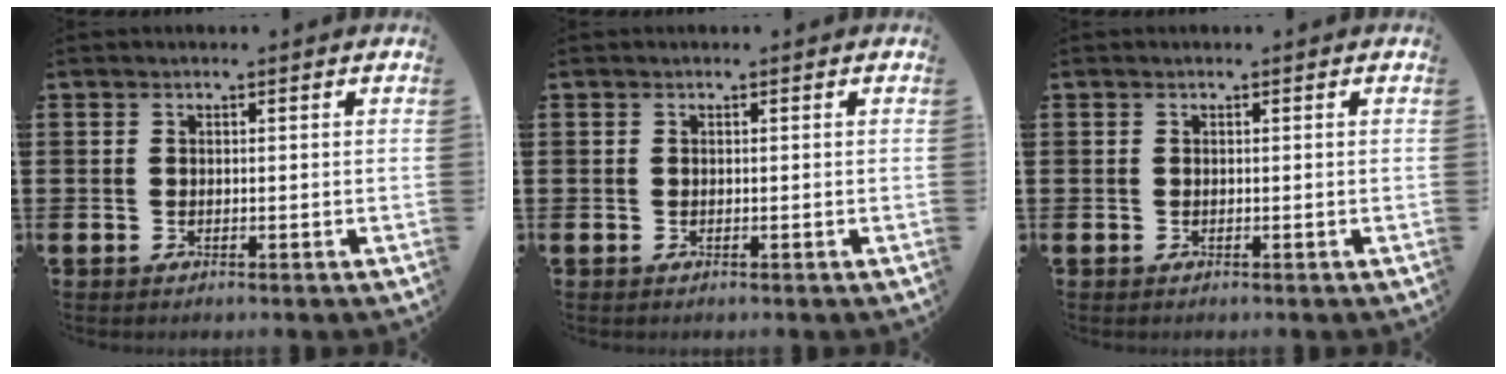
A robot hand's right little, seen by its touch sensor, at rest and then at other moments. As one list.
[{"total": 0.0}, {"total": 0.0}]